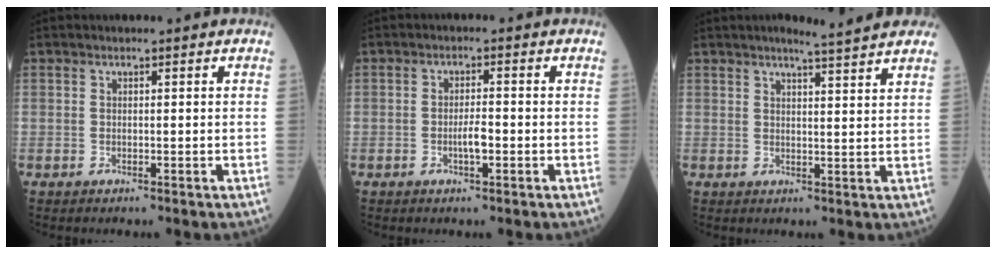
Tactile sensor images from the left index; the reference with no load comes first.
{"total": 2.4, "force": [-1.0, 0.4, 2.2], "torque": [-0.037, -0.001, -0.018]}
{"total": 7.4, "force": [6.5, -0.3, 3.6], "torque": [-0.056, 0.004, 0.071]}